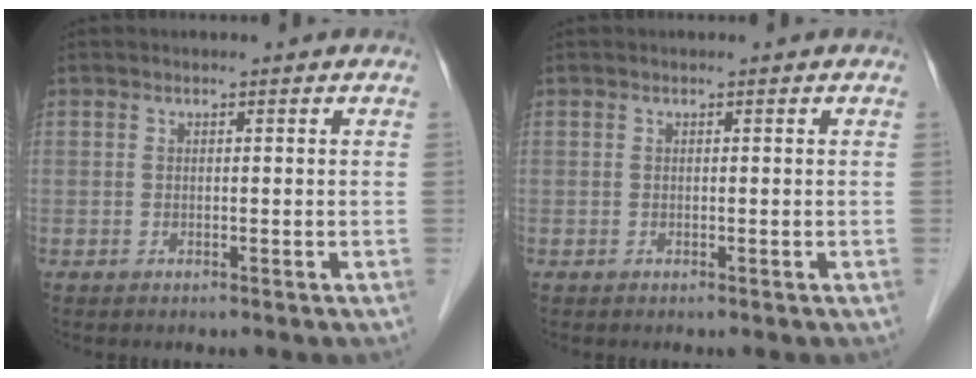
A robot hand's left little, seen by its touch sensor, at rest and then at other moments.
{"total": 0.0}